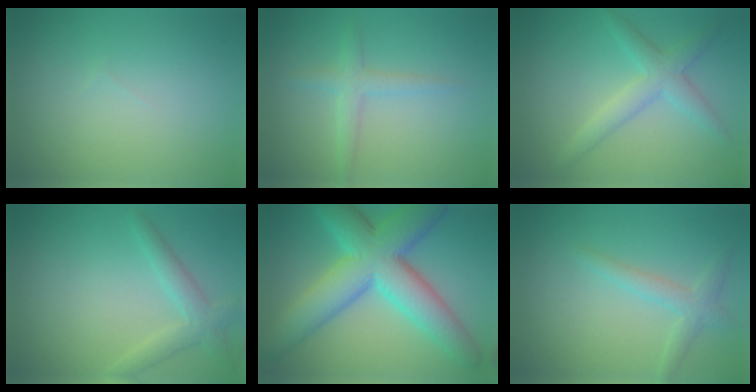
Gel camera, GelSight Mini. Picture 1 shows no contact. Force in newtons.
{"total": 2.0, "press": 2.0, "slide": 0.1}
{"total": 3.3, "press": 3.3, "slide": 0.3}
{"total": 2.7, "press": 2.7, "slide": 0.3}
{"total": 11.0, "press": 11.0, "slide": 0.1}
{"total": 2.2, "press": 2.2, "slide": 0.1}